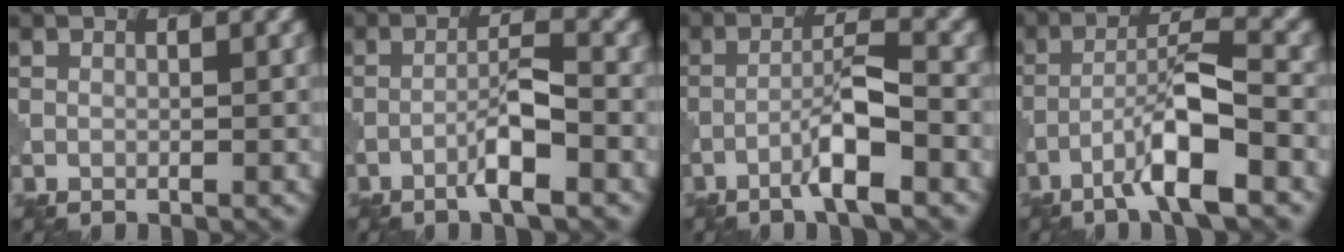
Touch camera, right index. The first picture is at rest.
{"total": 3.2, "force": [-1.7, 0.2, 2.7], "torque": [-0.049, 0.011, -0.036]}
{"total": 4.2, "force": [-2.2, 0.4, 3.5], "torque": [-0.061, 0.013, -0.045]}
{"total": 6.6, "force": [-3.5, 1.1, 5.5], "torque": [-0.092, 0.014, -0.063]}